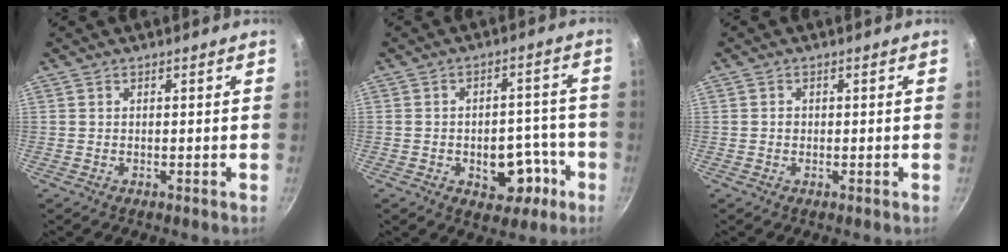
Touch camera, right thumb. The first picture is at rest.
{"total": 9.6, "force": [-3.6, 6.3, 6.3], "torque": [-0.045, 0.029, -0.040]}
{"total": 1.0, "force": [0.0, 0.9, 0.4], "torque": [-0.006, 0.004, -0.001]}